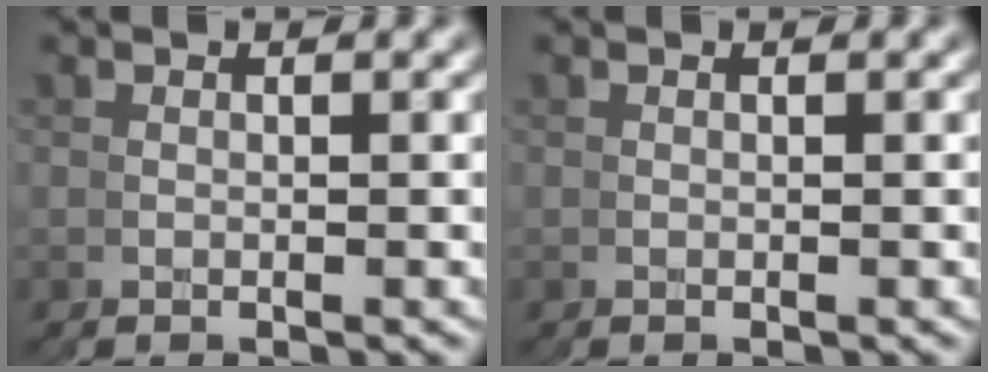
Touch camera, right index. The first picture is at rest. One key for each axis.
{"total": 0.0}